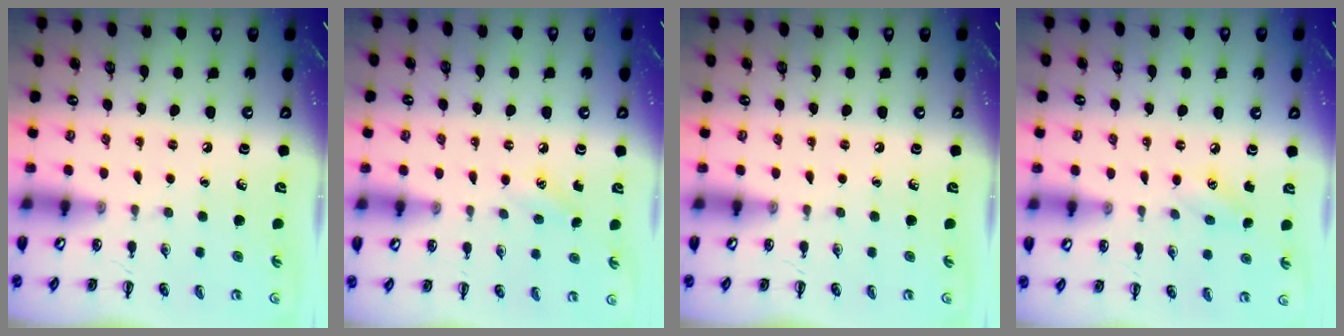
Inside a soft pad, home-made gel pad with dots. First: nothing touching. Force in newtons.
{"total": 5.7, "press": 5.5, "slide": 1.7}
{"total": 0.0}
{"total": 7.0, "press": 6.7, "slide": 1.7}